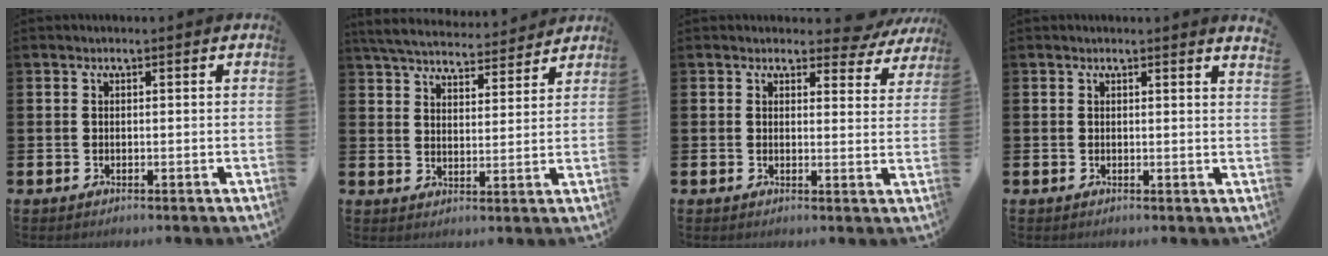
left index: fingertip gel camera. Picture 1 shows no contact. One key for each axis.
{"total": 5.6, "fx": 5.5, "fy": 1.0, "fz": 0.9, "tx": -0.036, "ty": -0.038, "tz": 0.095}
{"total": 2.9, "fx": 2.5, "fy": 1.3, "fz": 0.4, "tx": 0.000, "ty": -0.015, "tz": 0.040}
{"total": 0.9, "fx": 0.8, "fy": -0.2, "fz": 0.2, "tx": 0.005, "ty": -0.006, "tz": 0.014}